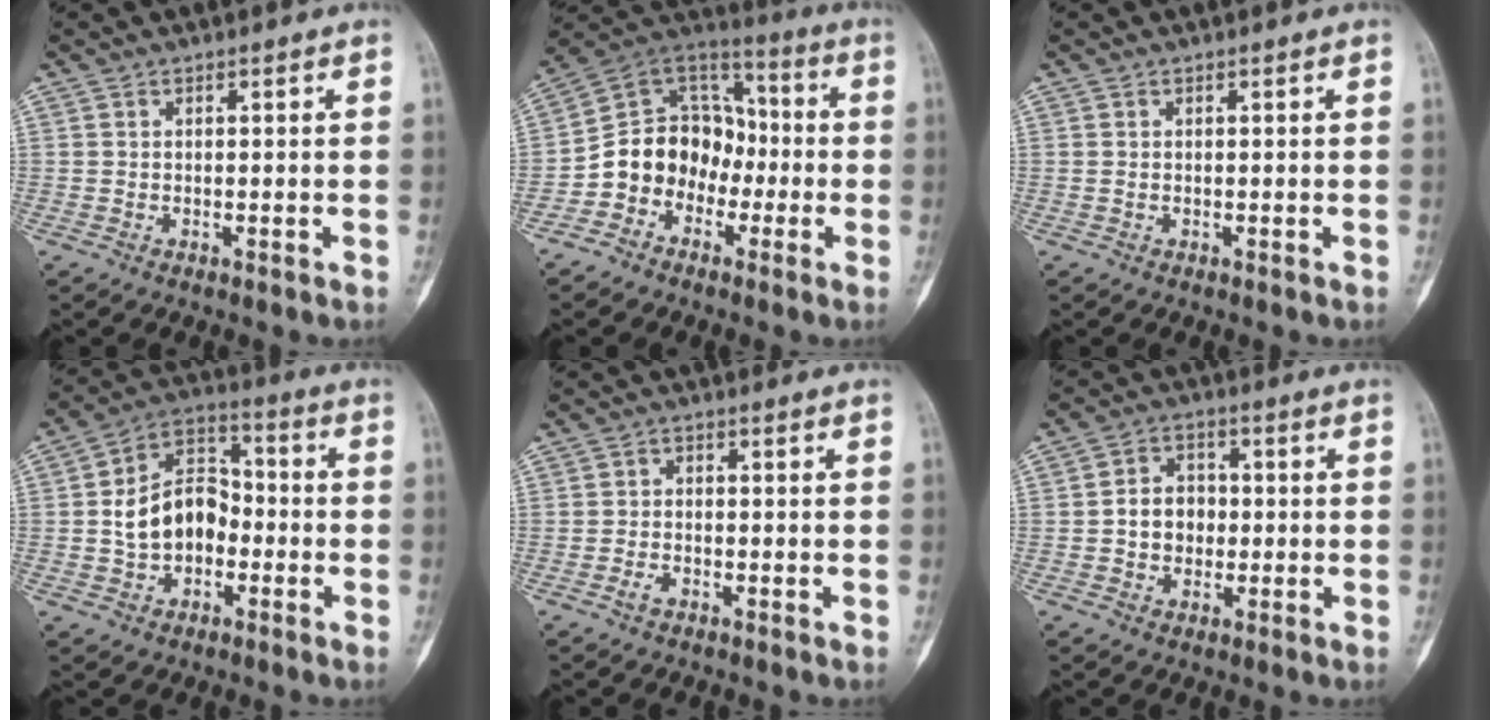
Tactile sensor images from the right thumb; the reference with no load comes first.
{"total": 13.4, "force": [-4.0, 11.2, 6.1], "torque": [-0.060, 0.075, -0.084]}
{"total": 0.0}
{"total": 12.2, "force": [-1.8, 9.0, 8.1], "torque": [-0.110, 0.044, -0.041]}
{"total": 2.3, "force": [-1.3, 1.5, 1.2], "torque": [-0.017, 0.013, -0.026]}
{"total": 6.5, "force": [-0.5, 5.4, 3.7], "torque": [-0.034, 0.017, -0.014]}